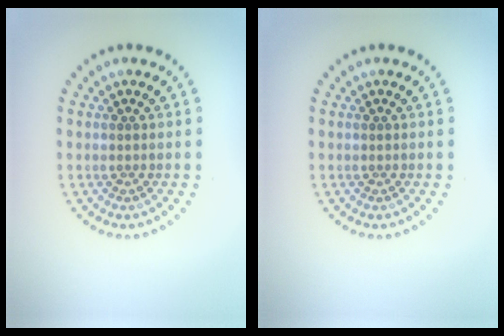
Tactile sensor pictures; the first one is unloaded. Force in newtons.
{"total": 0.0}